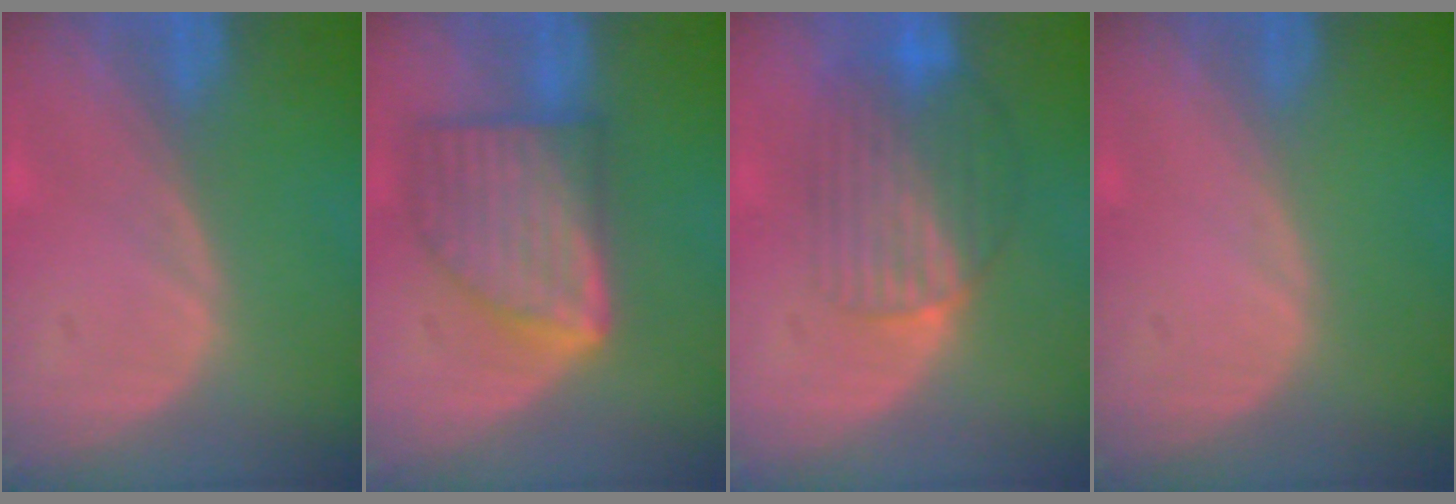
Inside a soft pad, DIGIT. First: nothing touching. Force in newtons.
{"total": 8.8, "press": 8.8, "slide": 0.6}
{"total": 7.5, "press": 7.2, "slide": 2.1}
{"total": 0.0}